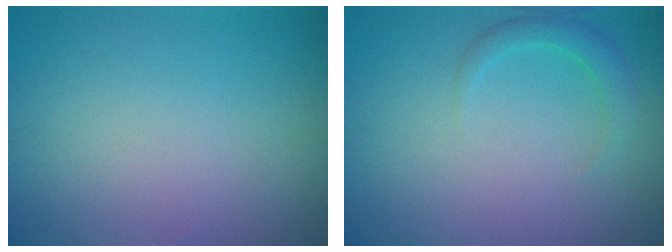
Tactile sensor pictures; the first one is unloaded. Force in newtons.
{"total": 1.8, "press": 1.8, "slide": 0.1}